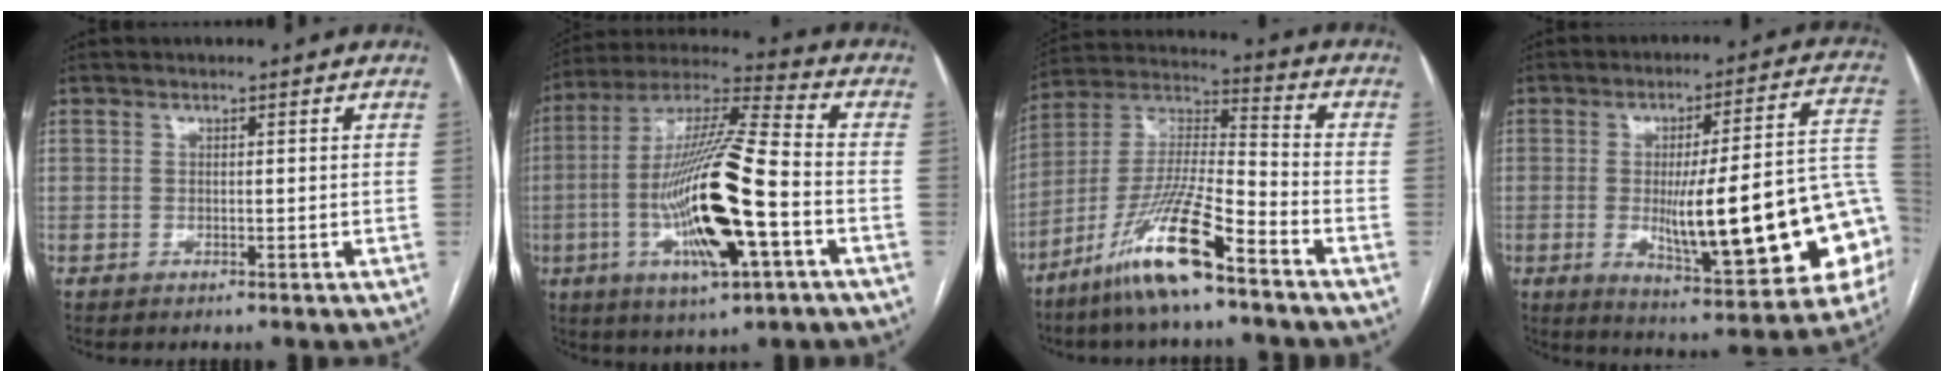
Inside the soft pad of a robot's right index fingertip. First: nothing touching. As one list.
[{"total": 19.9, "force": [-4.9, 2.4, 19.2], "torque": [-0.385, -0.010, -0.085]}, {"total": 14.3, "force": [-9.1, 0.9, 11.0], "torque": [-0.227, -0.017, -0.177]}, {"total": 24.3, "force": [-3.8, 3.8, 23.7], "torque": [-0.267, 0.013, -0.040]}]